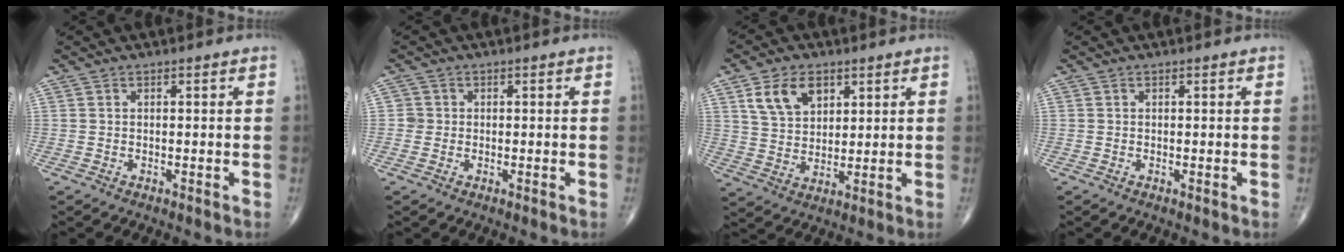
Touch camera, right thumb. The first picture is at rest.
{"total": 1.5, "force": [-0.1, 1.5, 0.1], "torque": [0.010, 0.006, -0.005]}
{"total": 9.2, "force": [4.3, 6.0, 5.4], "torque": [-0.079, -0.015, 0.085]}
{"total": 0.0}